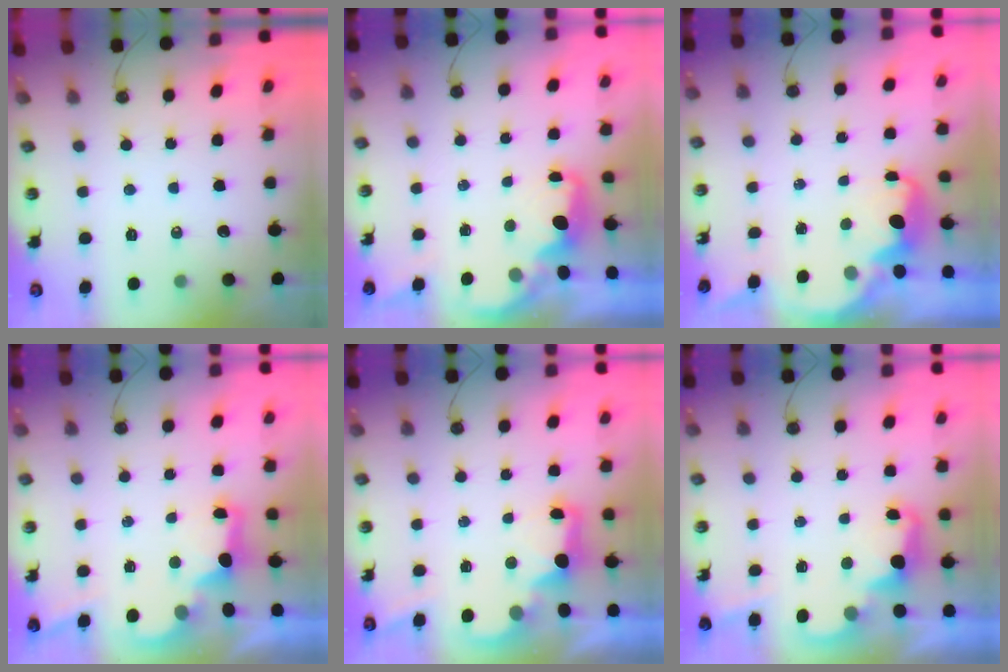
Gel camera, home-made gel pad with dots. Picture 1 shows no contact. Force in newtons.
{"total": 1.6, "press": 1.4, "slide": 0.7}
{"total": 2.7, "press": 2.7, "slide": 0.4}
{"total": 2.6, "press": 2.5, "slide": 0.9}
{"total": 3.0, "press": 2.9, "slide": 0.6}
{"total": 2.5, "press": 2.4, "slide": 0.6}